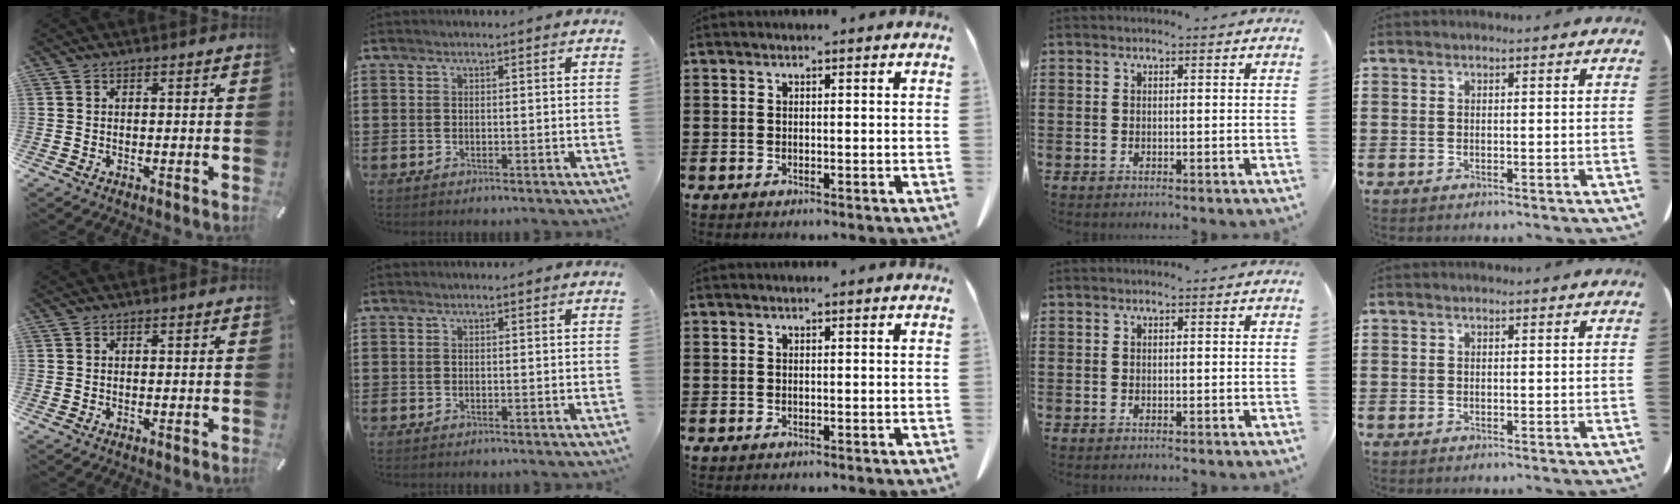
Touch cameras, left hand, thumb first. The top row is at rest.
{}